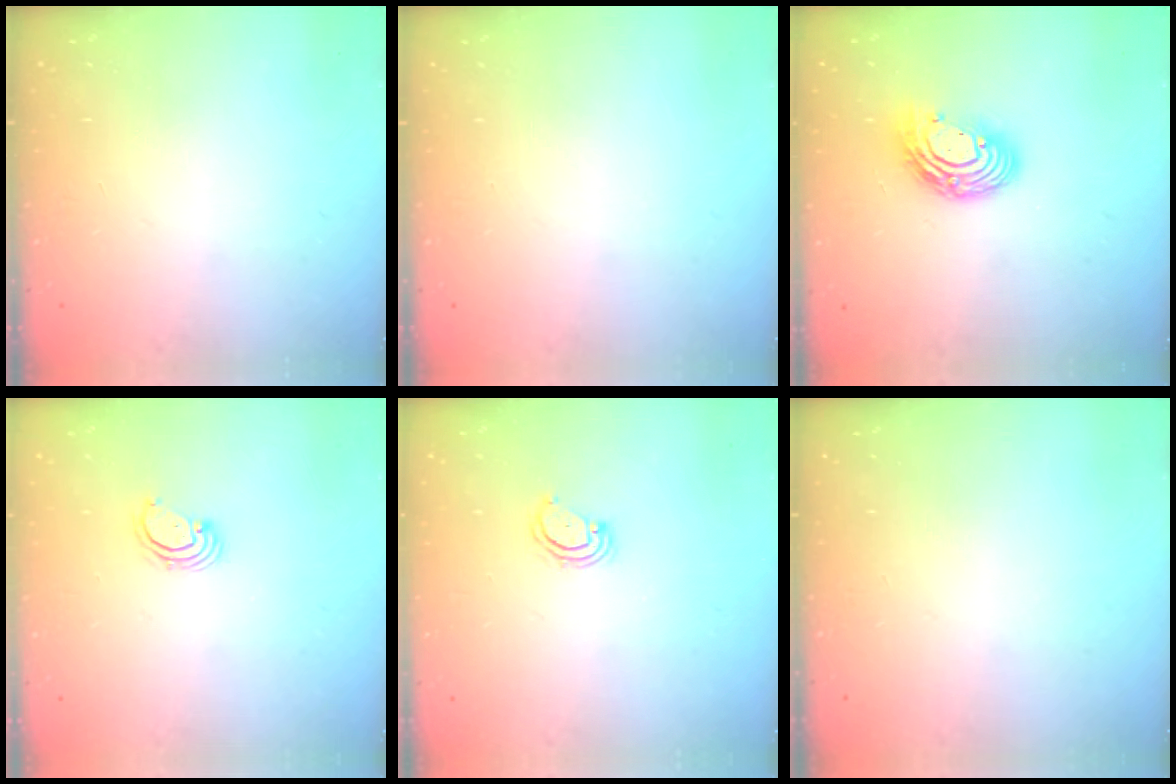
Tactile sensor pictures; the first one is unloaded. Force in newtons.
{"total": 0.0}
{"total": 11.7, "press": 11.7, "slide": 0.9}
{"total": 2.7, "press": 2.7, "slide": 0.3}
{"total": 3.5, "press": 3.4, "slide": 0.4}
{"total": 0.0}